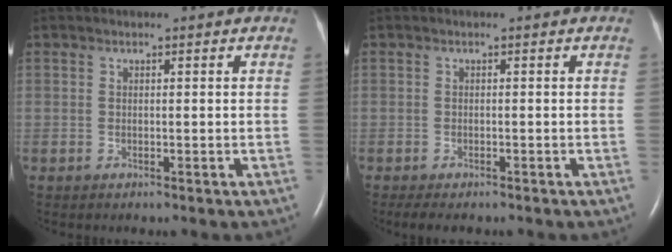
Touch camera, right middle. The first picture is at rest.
{"total": 4.0, "force": [-3.1, 1.3, 2.1], "torque": [-0.034, -0.012, -0.038]}